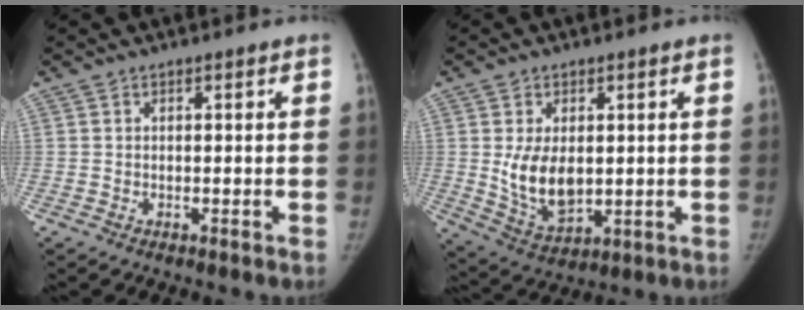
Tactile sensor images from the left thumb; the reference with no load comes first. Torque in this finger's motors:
{"motor_torque": [0.10, 1.16, 0.61, -0.56, 0.01]}